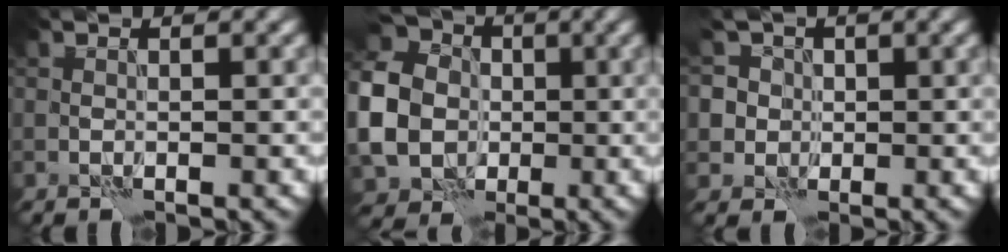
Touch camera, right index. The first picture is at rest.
{"total": 11.0, "force": [-0.9, 9.5, 5.4], "torque": [-0.141, -0.015, -0.025]}
{"total": 6.4, "force": [1.8, 5.8, 2.2], "torque": [-0.036, 0.026, 0.005]}